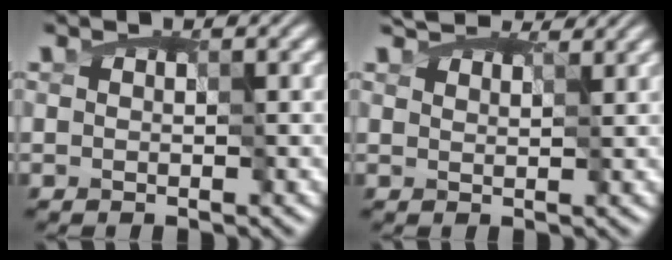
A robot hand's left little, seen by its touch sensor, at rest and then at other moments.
{"total": 4.5, "force": [4.0, 1.3, 1.8], "torque": [-0.049, 0.005, 0.056]}